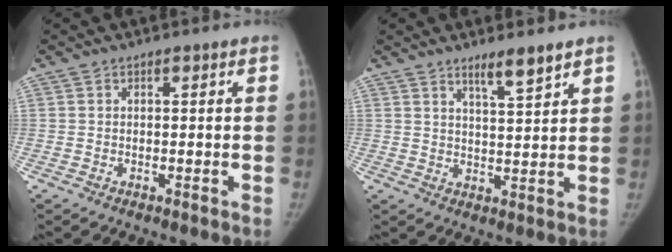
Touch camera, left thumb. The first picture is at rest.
{"total": 4.6, "force": [3.6, 0.2, 3.0], "torque": [-0.044, -0.032, 0.060]}